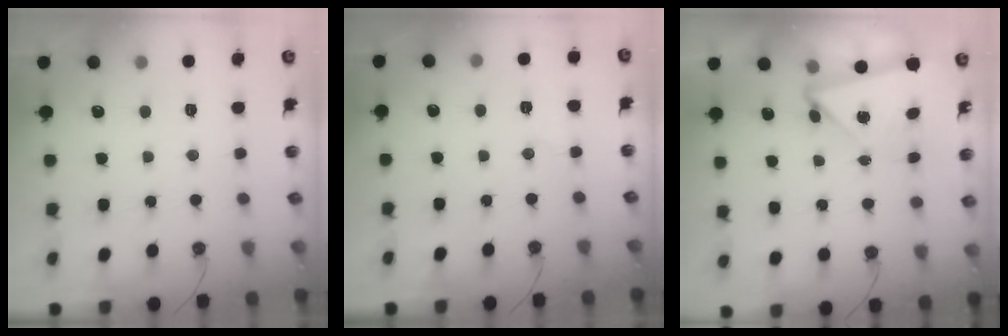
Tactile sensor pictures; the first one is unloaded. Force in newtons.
{"total": 3.7, "press": 3.5, "slide": 0.9}
{"total": 5.9, "press": 5.9, "slide": 0.7}